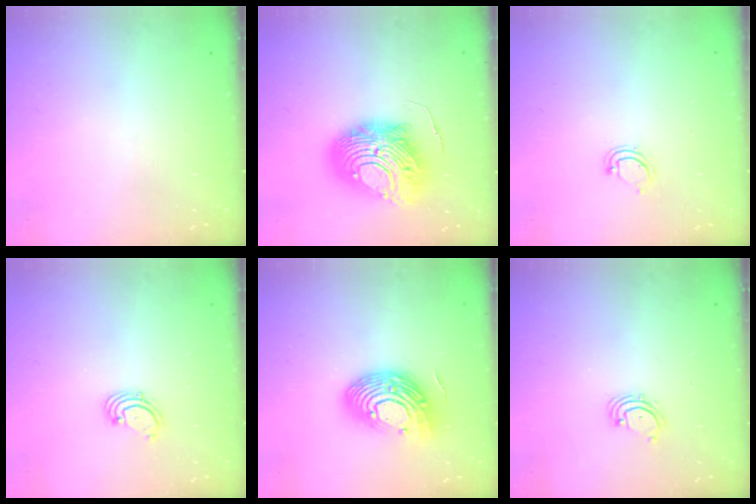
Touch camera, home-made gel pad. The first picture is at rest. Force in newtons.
{"total": 15.3, "press": 15.2, "slide": 1.6}
{"total": 3.9, "press": 3.9, "slide": 0.3}
{"total": 1.6, "press": 1.6, "slide": 0.2}
{"total": 16.1, "press": 16.0, "slide": 1.3}
{"total": 2.3, "press": 2.3, "slide": 0.5}